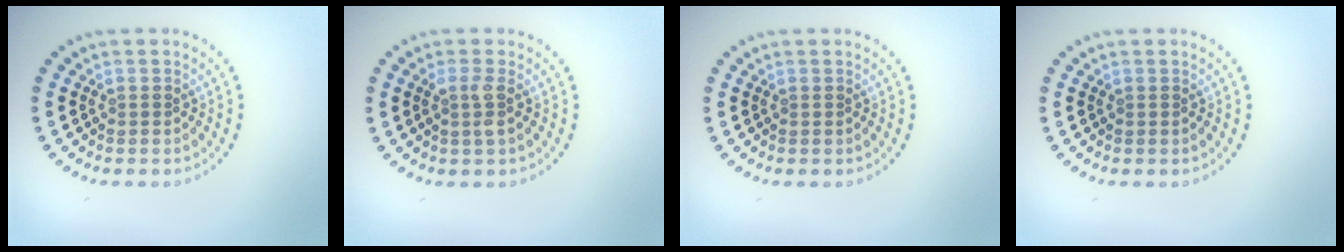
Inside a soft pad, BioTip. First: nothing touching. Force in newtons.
{"total": 1.5, "press": 1.2, "slide": 0.9}
{"total": 0.0}
{"total": 0.0}